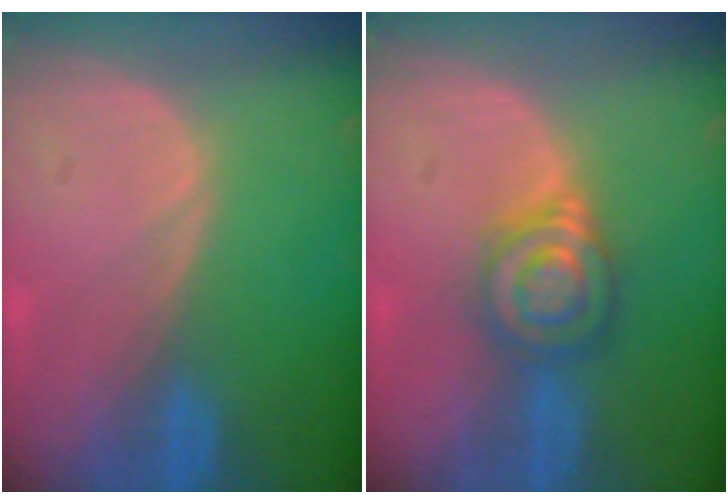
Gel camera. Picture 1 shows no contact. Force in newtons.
{"total": 6.1, "press": 6.0, "slide": 0.6}